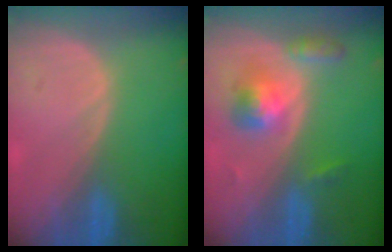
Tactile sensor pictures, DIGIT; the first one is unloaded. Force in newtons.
{"total": 5.3, "press": 5.0, "slide": 1.7}